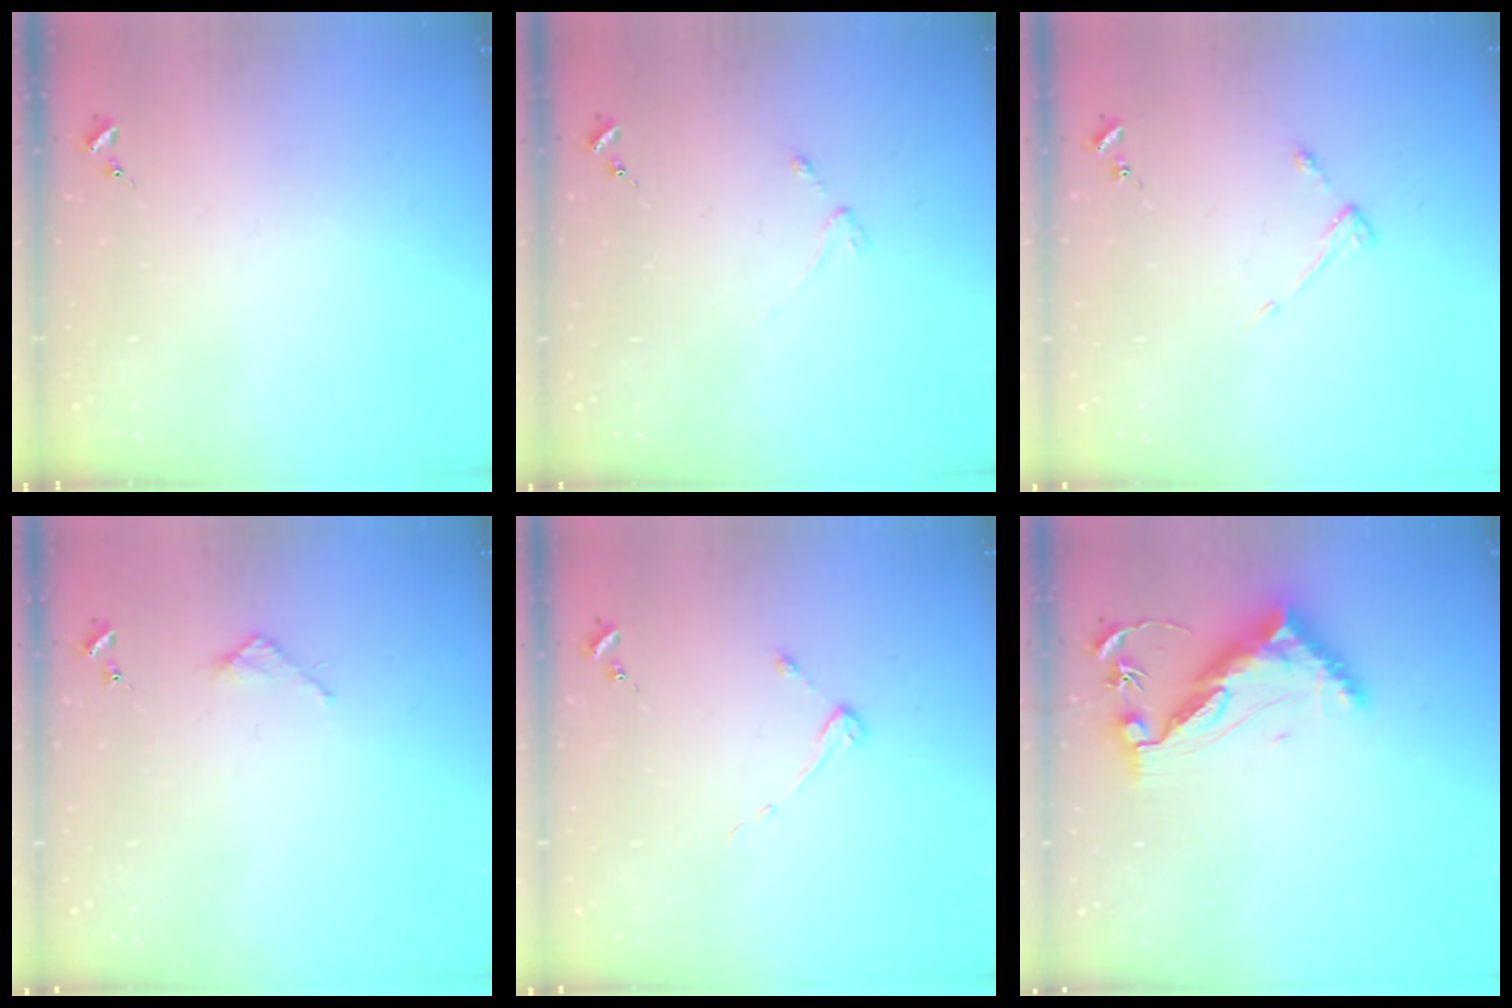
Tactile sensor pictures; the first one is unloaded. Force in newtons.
{"total": 3.0, "press": 2.9, "slide": 0.5}
{"total": 3.6, "press": 3.6, "slide": 0.5}
{"total": 2.7, "press": 2.7, "slide": 0.2}
{"total": 3.1, "press": 3.1, "slide": 0.4}
{"total": 11.5, "press": 11.4, "slide": 0.7}